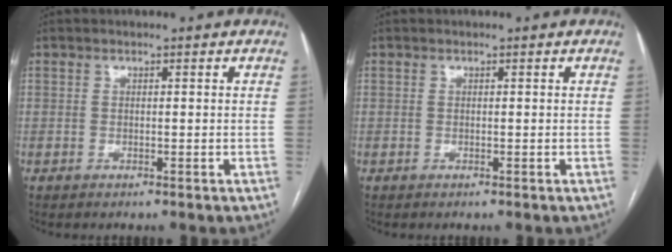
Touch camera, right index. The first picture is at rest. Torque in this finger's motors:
{"motor_torque": [0.02, 0.02, 0.00, 0.00]}